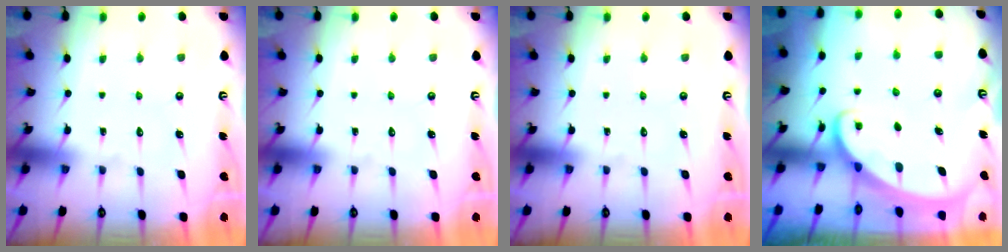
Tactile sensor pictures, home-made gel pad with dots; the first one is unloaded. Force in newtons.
{"total": 0.0}
{"total": 0.0}
{"total": 1.7, "press": 1.7, "slide": 0.2}